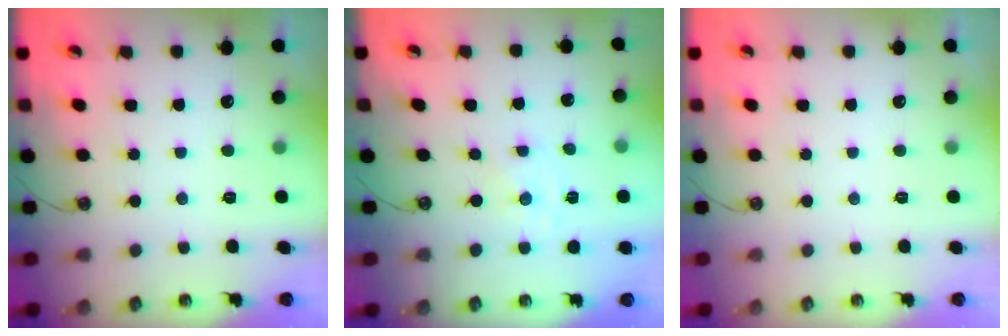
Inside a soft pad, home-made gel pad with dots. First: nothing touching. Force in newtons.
{"total": 0.0}
{"total": 0.0}